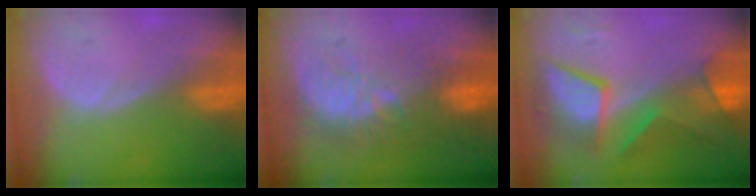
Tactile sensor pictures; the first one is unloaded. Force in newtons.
{"total": 9.5, "press": 9.1, "slide": 2.8}
{"total": 8.6, "press": 8.5, "slide": 0.4}